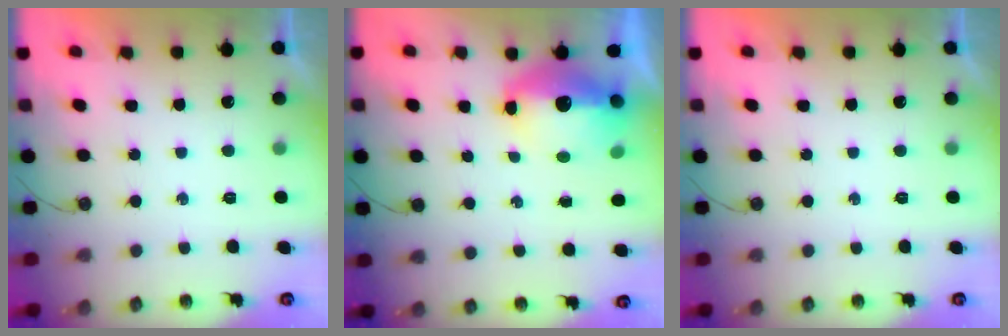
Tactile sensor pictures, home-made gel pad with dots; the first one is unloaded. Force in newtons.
{"total": 14.3, "press": 14.2, "slide": 1.3}
{"total": 0.0}